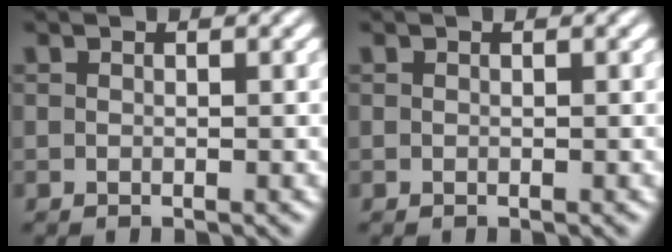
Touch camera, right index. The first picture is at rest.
{"total": 0.0}